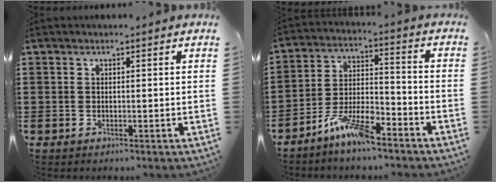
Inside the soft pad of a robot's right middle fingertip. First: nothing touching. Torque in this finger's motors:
{"motor_torque": [2.14, 0.00, 0.27, 0.17]}